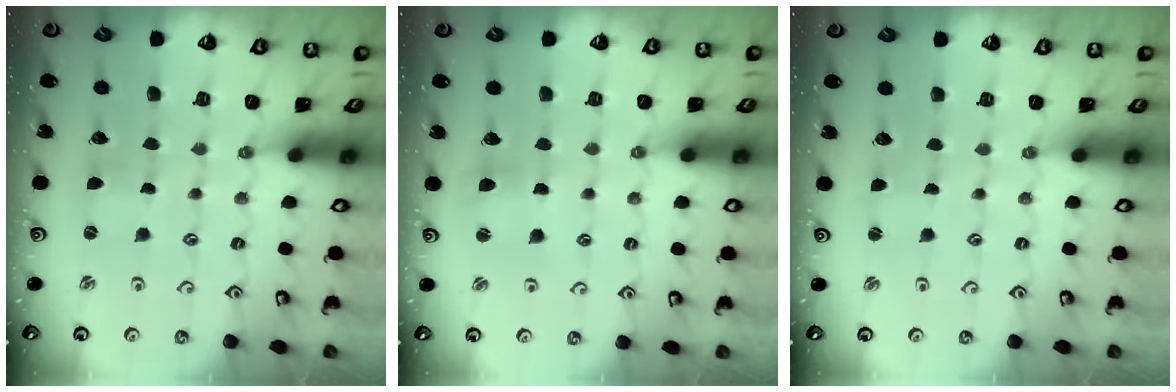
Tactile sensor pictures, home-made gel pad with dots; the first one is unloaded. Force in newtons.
{"total": 4.6, "press": 4.6, "slide": 0.4}
{"total": 0.0}